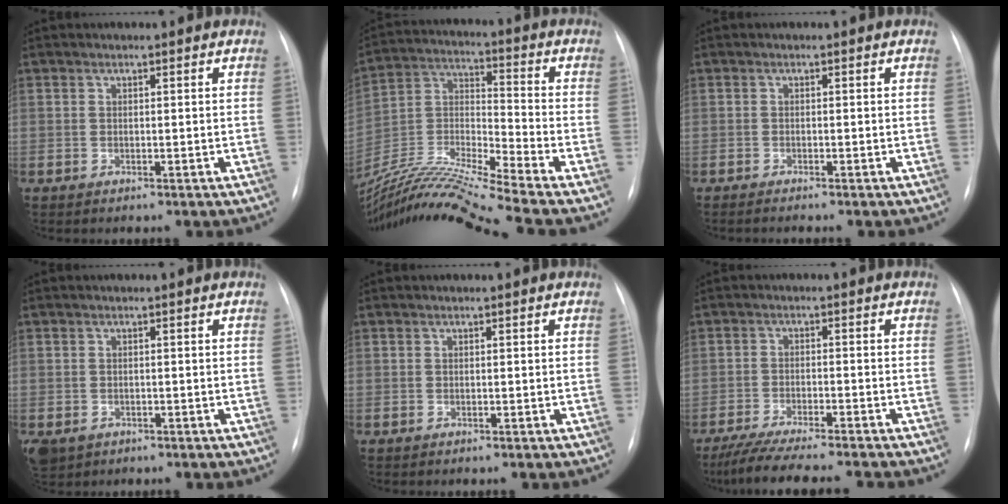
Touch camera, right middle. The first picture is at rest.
{"total": 20.5, "force": [-17.7, -1.9, 10.3], "torque": [-0.229, -0.016, -0.327]}
{"total": 1.6, "force": [-1.3, -0.1, 0.9], "torque": [-0.011, -0.002, -0.015]}
{"total": 4.8, "force": [-2.5, 3.8, 1.6], "torque": [-0.038, -0.002, -0.033]}
{"total": 0.0}
{"total": 12.1, "force": [-10.6, 0.1, 5.9], "torque": [-0.080, -0.024, -0.164]}